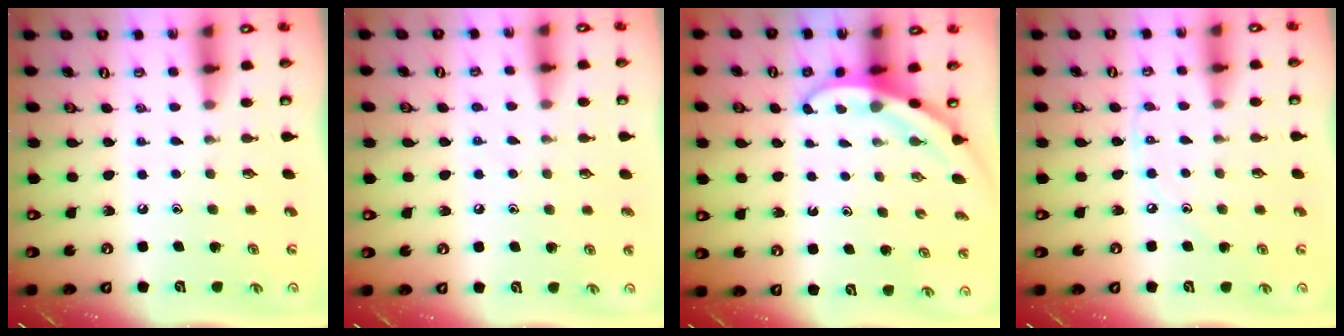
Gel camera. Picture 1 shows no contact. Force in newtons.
{"total": 4.3, "press": 4.3, "slide": 0.5}
{"total": 3.3, "press": 3.3, "slide": 0.1}
{"total": 4.3, "press": 4.3, "slide": 0.6}